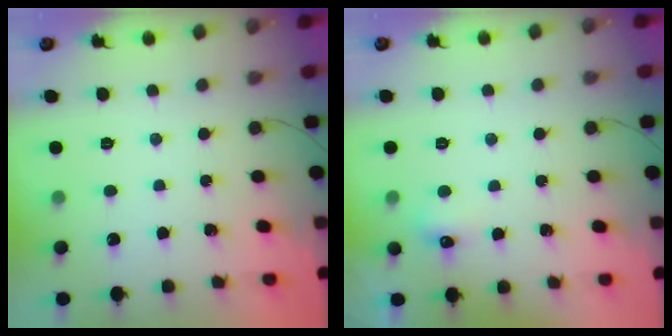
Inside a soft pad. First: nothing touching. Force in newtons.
{"total": 4.7, "press": 4.5, "slide": 1.2}